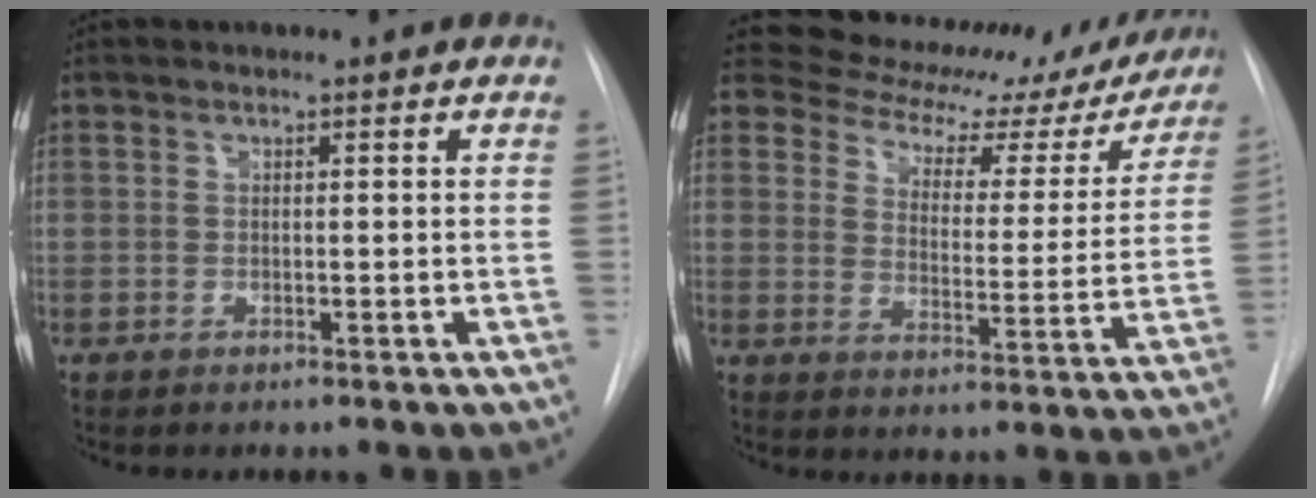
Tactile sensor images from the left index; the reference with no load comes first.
{"total": 20.2, "force": [18.0, 7.7, 5.3], "torque": [-0.062, -0.021, 0.209]}